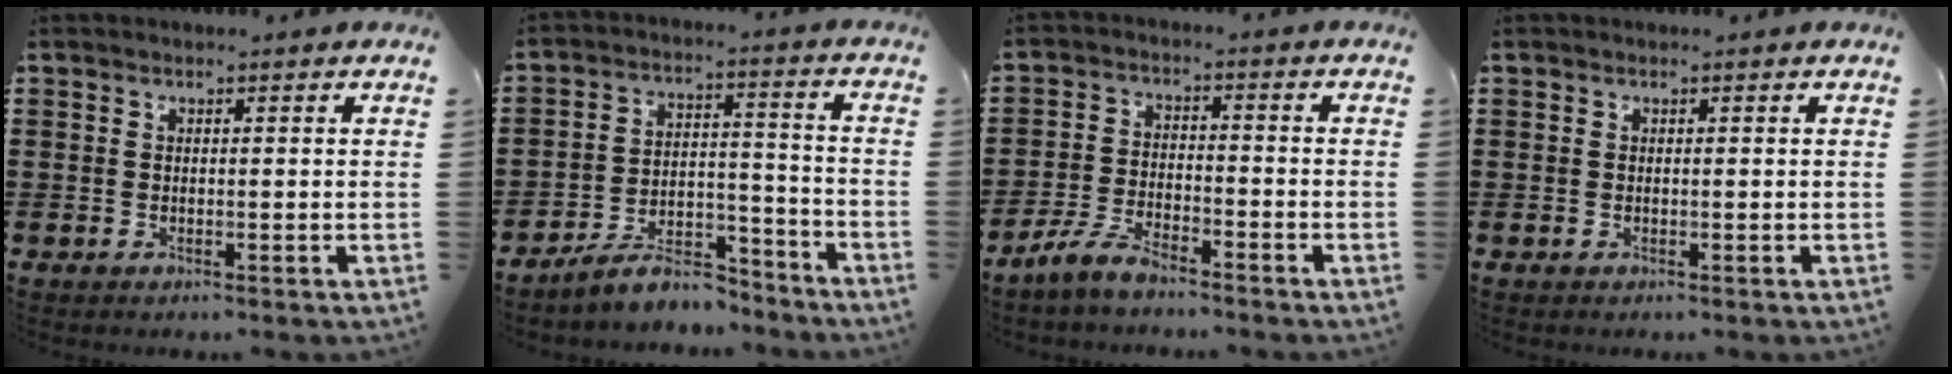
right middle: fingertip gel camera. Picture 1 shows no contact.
{"total": 7.7, "force": [-7.1, 2.1, 2.1], "torque": [-0.039, 0.021, -0.136]}
{"total": 5.2, "force": [-4.6, 1.0, 2.2], "torque": [-0.065, -0.002, -0.095]}
{"total": 0.0}